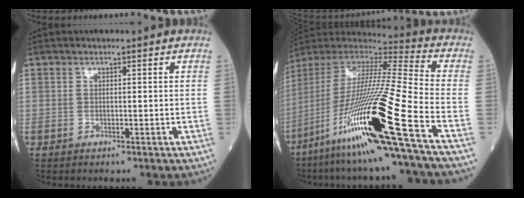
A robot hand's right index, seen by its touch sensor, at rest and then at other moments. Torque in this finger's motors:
{"motor_torque": [1.70, -0.44, 1.05, 0.21]}